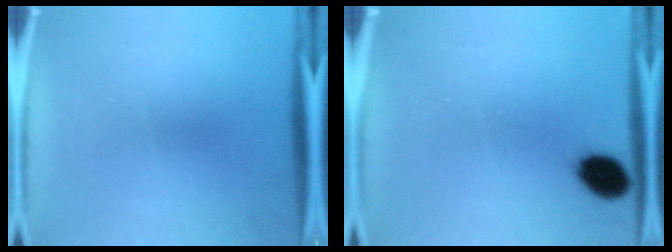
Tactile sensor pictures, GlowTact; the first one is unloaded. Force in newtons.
{"total": 7.0}